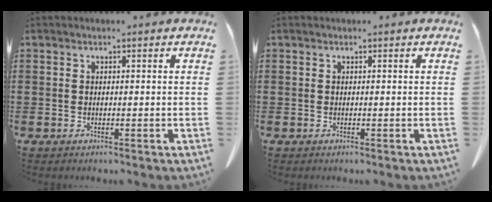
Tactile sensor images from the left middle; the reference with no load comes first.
{"total": 0.0}